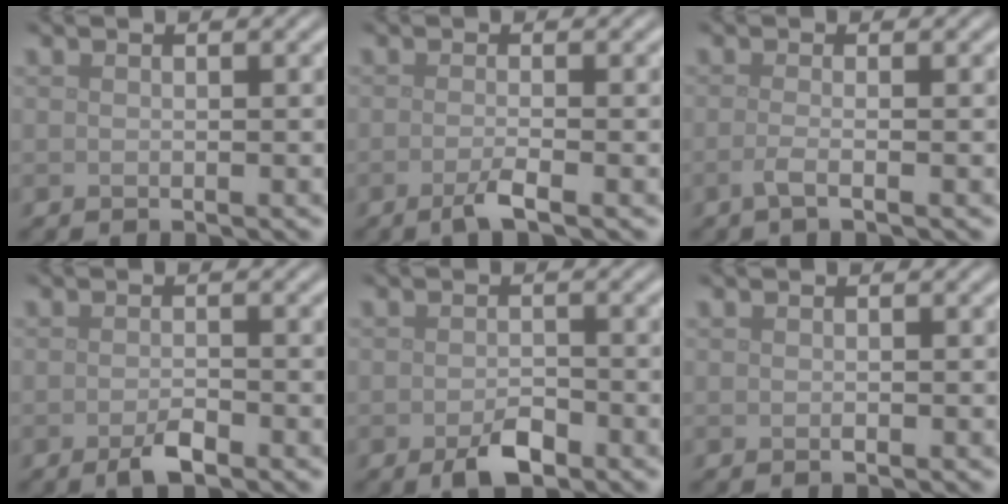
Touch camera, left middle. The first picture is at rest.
{"total": 2.0, "force": [-1.0, 0.4, 1.7], "torque": [-0.027, -0.001, -0.026]}
{"total": 1.8, "force": [-0.6, 0.6, 1.6], "torque": [-0.025, -0.005, -0.021]}
{"total": 2.0, "force": [-1.2, 0.6, 1.5], "torque": [-0.030, -0.002, -0.024]}
{"total": 2.7, "force": [-1.6, 1.2, 1.8], "torque": [-0.033, -0.002, -0.029]}
{"total": 0.0}